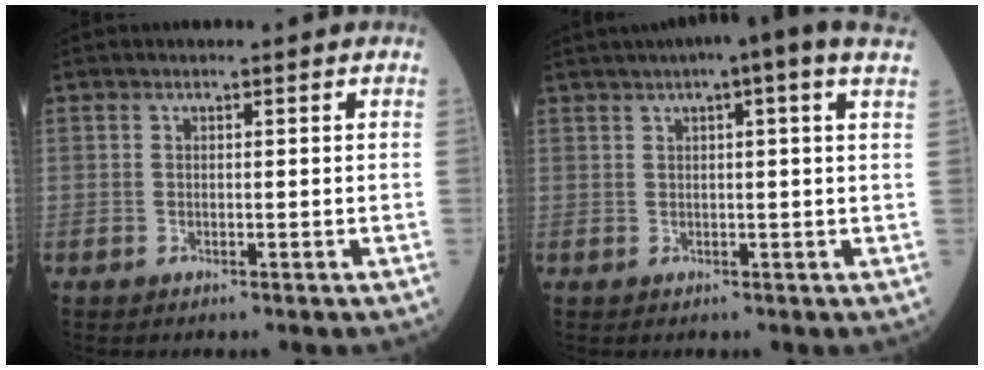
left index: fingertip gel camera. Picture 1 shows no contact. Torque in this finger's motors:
{"motor_torque": [1.04, -1.10, 0.77, 0.20]}